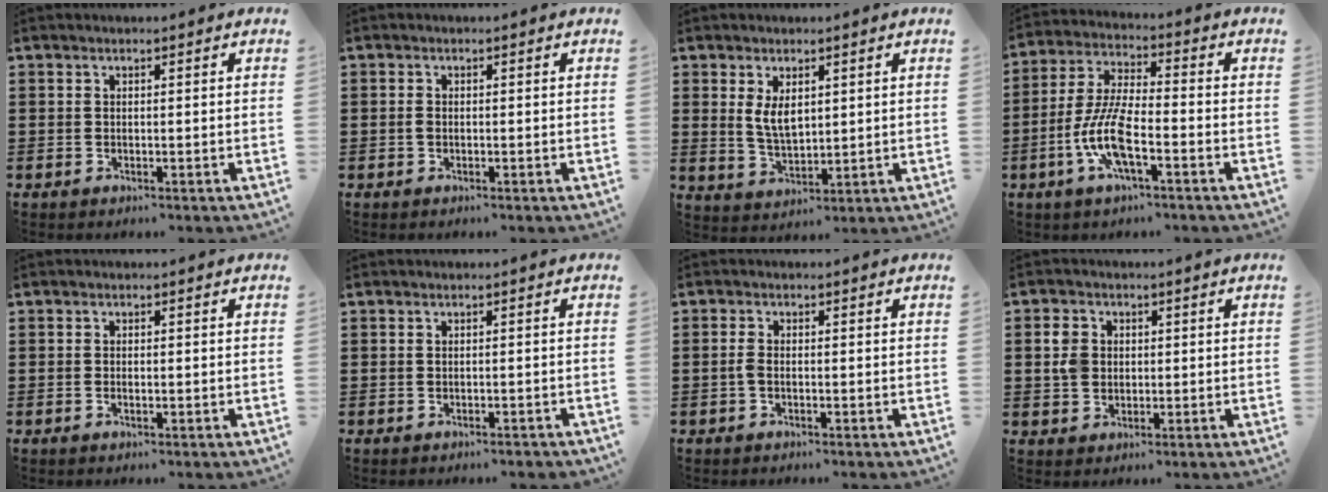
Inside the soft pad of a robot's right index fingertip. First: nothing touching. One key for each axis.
{"total": 0.8, "fx": -0.2, "fy": 0.5, "fz": 0.6, "tx": -0.022, "ty": -0.004, "tz": -0.007}
{"total": 4.5, "fx": 1.6, "fy": 2.3, "fz": 3.6, "tx": -0.066, "ty": 0.000, "tz": 0.027}
{"total": 9.1, "fx": -3.6, "fy": 2.4, "fz": 8.1, "tx": -0.186, "ty": -0.011, "tz": -0.073}
{"total": 0.6, "fx": -0.2, "fy": 0.3, "fz": 0.5, "tx": -0.011, "ty": -0.003, "tz": -0.003}
{"total": 0.6, "fx": -0.6, "fy": 0.0, "fz": 0.2, "tx": -0.008, "ty": -0.005, "tz": -0.011}
{"total": 1.6, "fx": -0.4, "fy": 0.6, "fz": 1.4, "tx": -0.036, "ty": -0.002, "tz": -0.011}
{"total": 3.8, "fx": 0.4, "fy": 3.2, "fz": 2.0, "tx": -0.057, "ty": 0.009, "tz": 0.003}